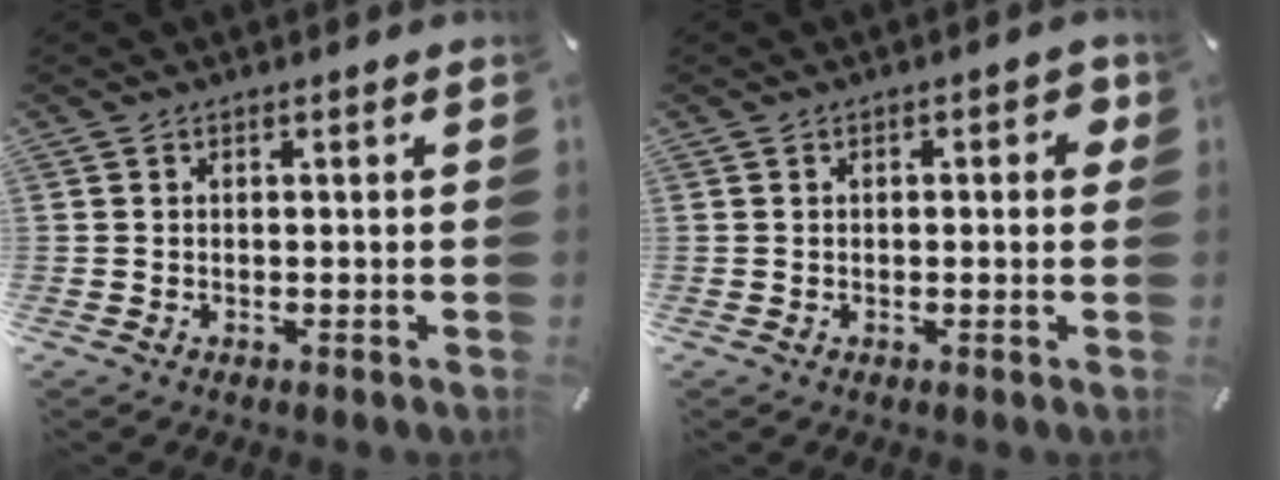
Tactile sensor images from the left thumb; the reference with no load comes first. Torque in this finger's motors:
{"motor_torque": [-0.09, 0.01, 0.12, 0.11, 0.02]}